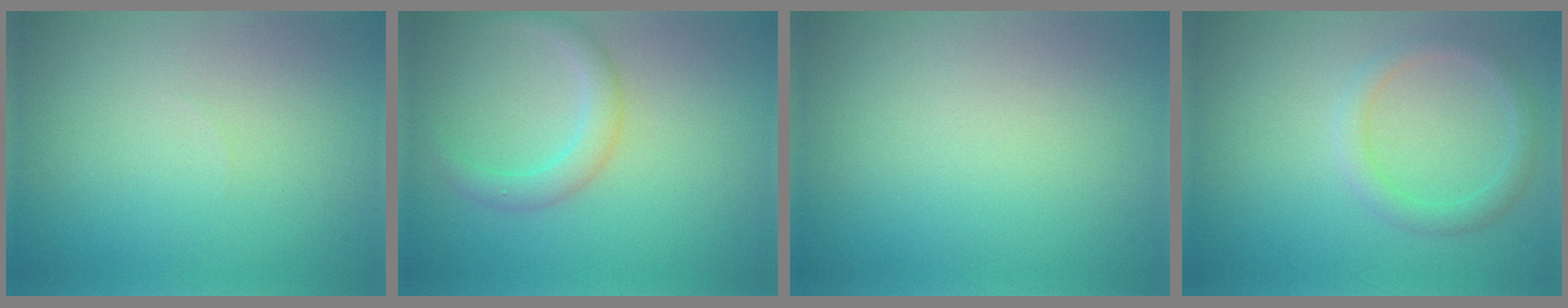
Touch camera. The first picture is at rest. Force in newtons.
{"total": 2.3, "press": 2.3, "slide": 0.0}
{"total": 0.0}
{"total": 1.9, "press": 1.9, "slide": 0.1}